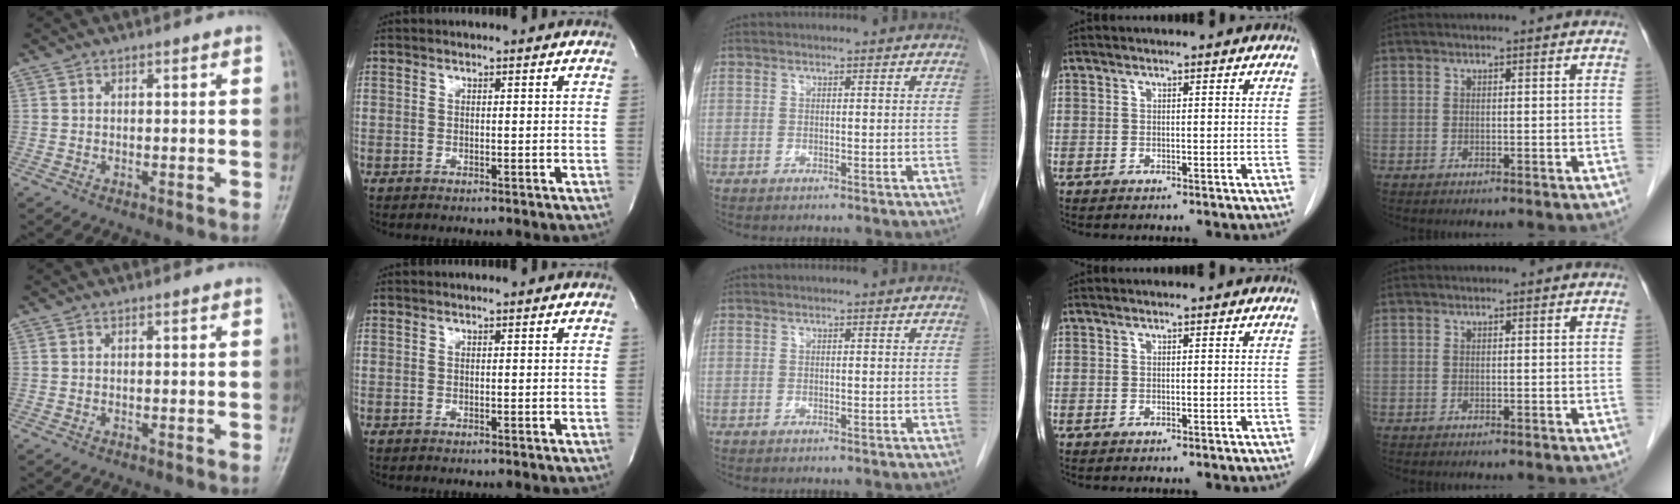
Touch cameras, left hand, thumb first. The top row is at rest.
{}